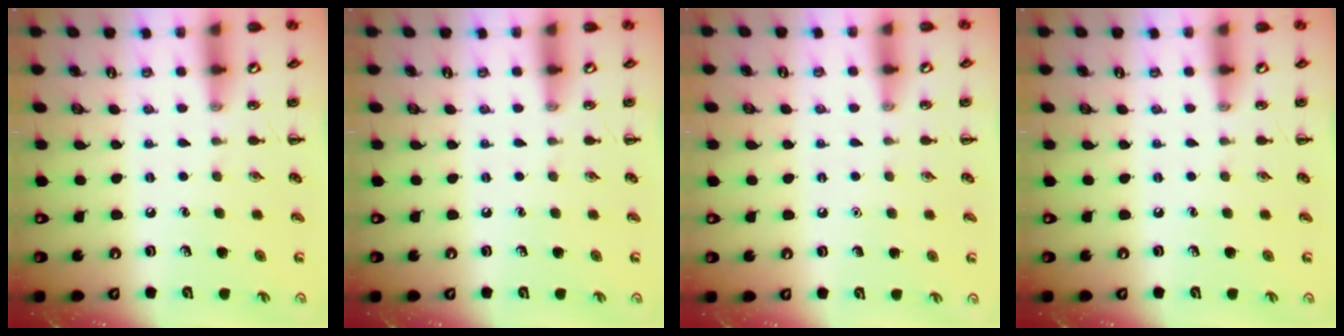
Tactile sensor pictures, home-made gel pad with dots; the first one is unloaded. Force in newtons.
{"total": 0.0}
{"total": 1.6, "press": 1.6, "slide": 0.1}
{"total": 0.0}